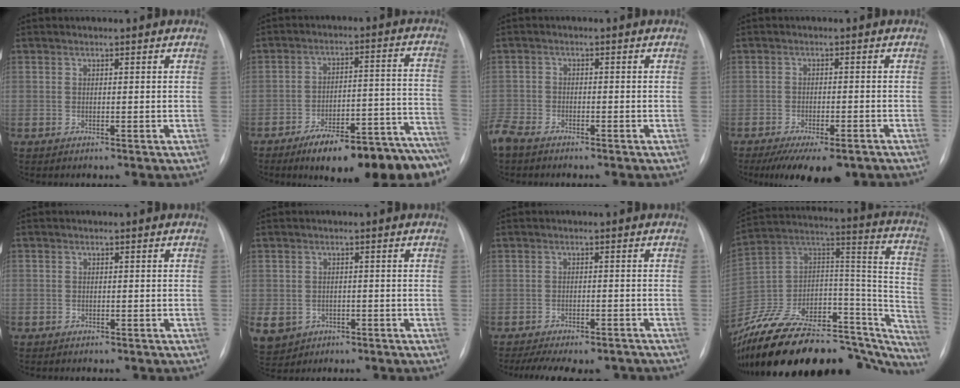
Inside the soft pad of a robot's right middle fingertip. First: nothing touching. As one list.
[{"total": 20.4, "force": [-16.2, 4.2, 11.6], "torque": [-0.077, 0.039, -0.228]}, {"total": 5.2, "force": [-4.4, 1.9, 2.1], "torque": [-0.047, -0.009, -0.083]}, {"total": 10.9, "force": [-8.1, 3.5, 6.5], "torque": [-0.089, -0.011, -0.114]}, {"total": 1.4, "force": [-0.8, 1.1, 0.1], "torque": [-0.010, 0.004, -0.012]}, {"total": 11.6, "force": [-4.8, 9.7, 4.0], "torque": [-0.130, 0.004, -0.061]}, {"total": 13.5, "force": [-11.2, 4.8, 5.6], "torque": [-0.112, 0.003, -0.144]}, {"total": 40.9, "force": [-32.6, 14.4, 20.0], "torque": [-0.295, -0.012, -0.470]}]